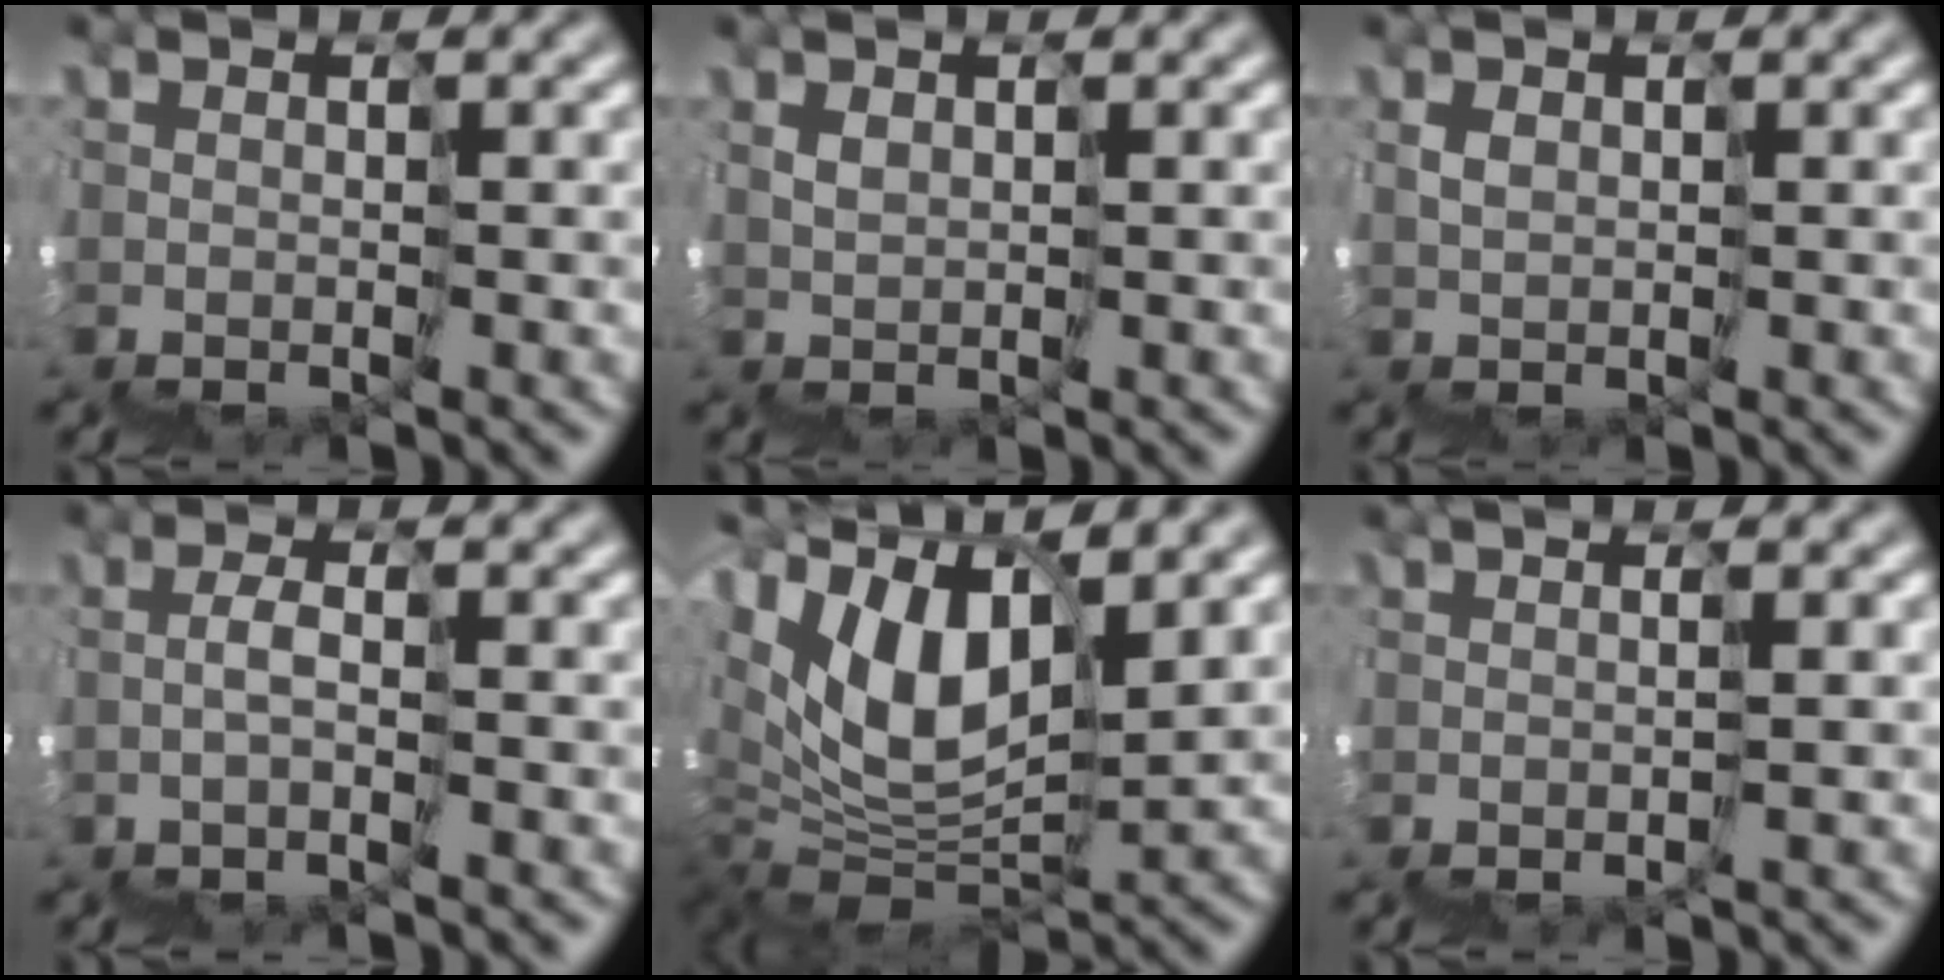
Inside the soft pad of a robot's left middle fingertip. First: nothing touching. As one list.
[{"total": 1.0, "force": [1.0, -0.2, 0.3], "torque": [-0.010, 0.016, 0.019]}, {"total": 0.8, "force": [0.7, 0.0, 0.4], "torque": [-0.013, 0.013, 0.012]}, {"total": 1.0, "force": [-0.6, -0.3, 0.7], "torque": [-0.010, 0.006, -0.009]}, {"total": 8.6, "force": [4.5, 3.5, 6.4], "torque": [-0.123, 0.020, 0.075]}, {"total": 1.9, "force": [1.0, -0.1, 1.6], "torque": [-0.022, 0.003, 0.023]}]